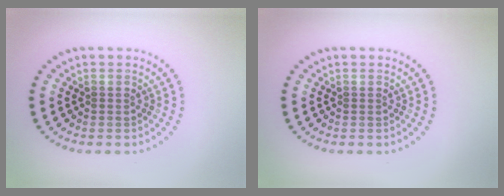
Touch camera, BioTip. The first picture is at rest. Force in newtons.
{"total": 0.0}